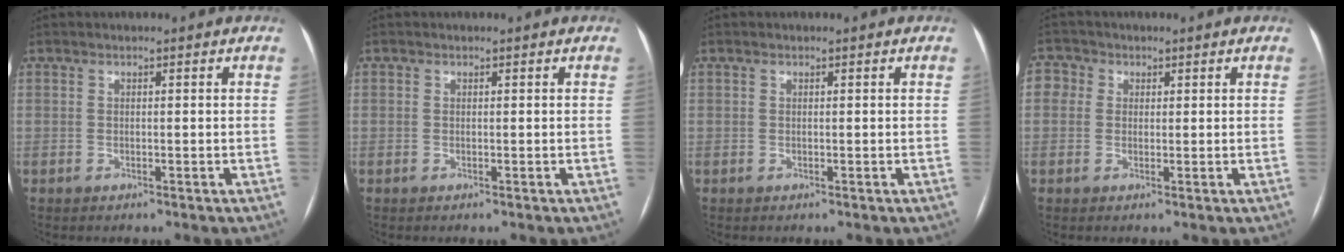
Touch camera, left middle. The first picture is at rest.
{"total": 2.6, "force": [-1.7, -1.8, -0.9], "torque": [0.014, -0.011, -0.019]}
{"total": 0.0}
{"total": 1.3, "force": [-1.0, 0.8, 0.0], "torque": [-0.001, 0.003, -0.009]}